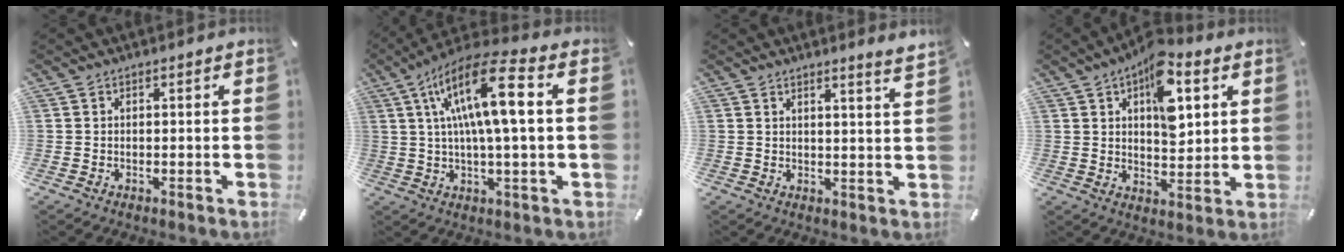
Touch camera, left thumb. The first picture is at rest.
{"total": 16.1, "force": [3.8, 3.1, 15.3], "torque": [-0.297, -0.001, 0.051]}
{"total": 3.5, "force": [3.0, -0.7, 1.5], "torque": [-0.028, -0.025, 0.051]}
{"total": 13.6, "force": [6.0, 7.5, 9.6], "torque": [-0.125, -0.021, 0.098]}